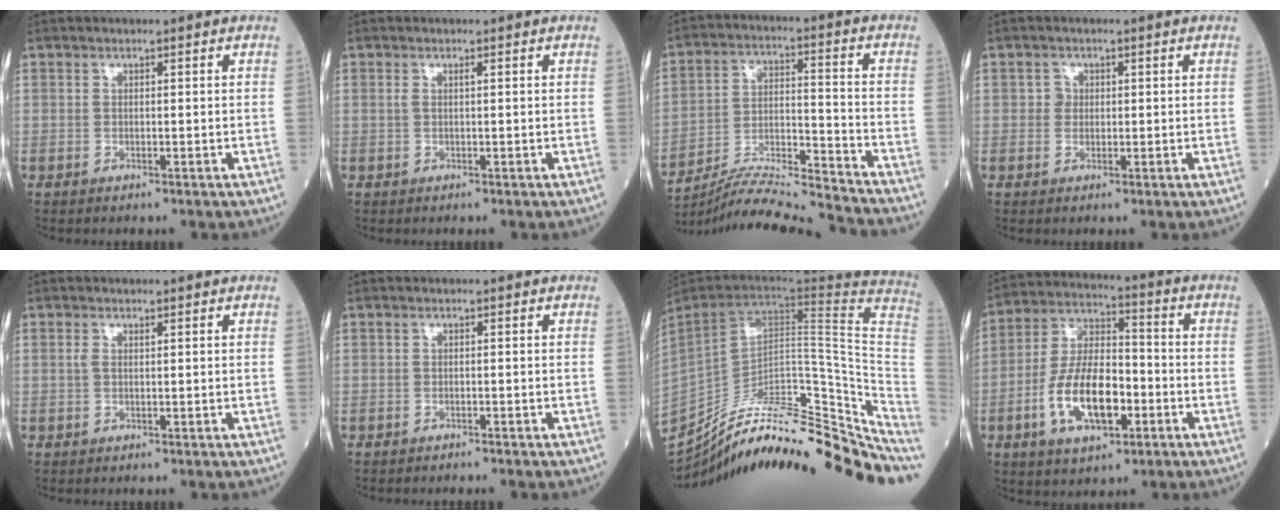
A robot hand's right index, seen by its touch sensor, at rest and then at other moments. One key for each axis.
{"total": 0.8, "fx": 0.3, "fy": 0.0, "fz": 0.8, "tx": -0.023, "ty": 0.008, "tz": 0.006}
{"total": 15.6, "fx": -15.0, "fy": -2.1, "fz": 3.6, "tx": -0.063, "ty": 0.008, "tz": -0.253}
{"total": 1.5, "fx": 0.3, "fy": 1.4, "fz": 0.4, "tx": -0.003, "ty": 0.001, "tz": 0.002}
{"total": 0.9, "fx": 0.4, "fy": 0.3, "fz": 0.8, "tx": -0.027, "ty": 0.010, "tz": 0.009}
{"total": 1.5, "fx": -1.3, "fy": 0.0, "fz": 0.6, "tx": -0.010, "ty": 0.000, "tz": -0.017}
{"total": 32.4, "fx": -27.4, "fy": 6.3, "fz": 15.9, "tx": -0.187, "ty": -0.015, "tz": -0.388}
{"total": 13.0, "fx": -4.2, "fy": 5.6, "fz": 11.0, "tx": -0.221, "ty": 0.010, "tz": -0.073}